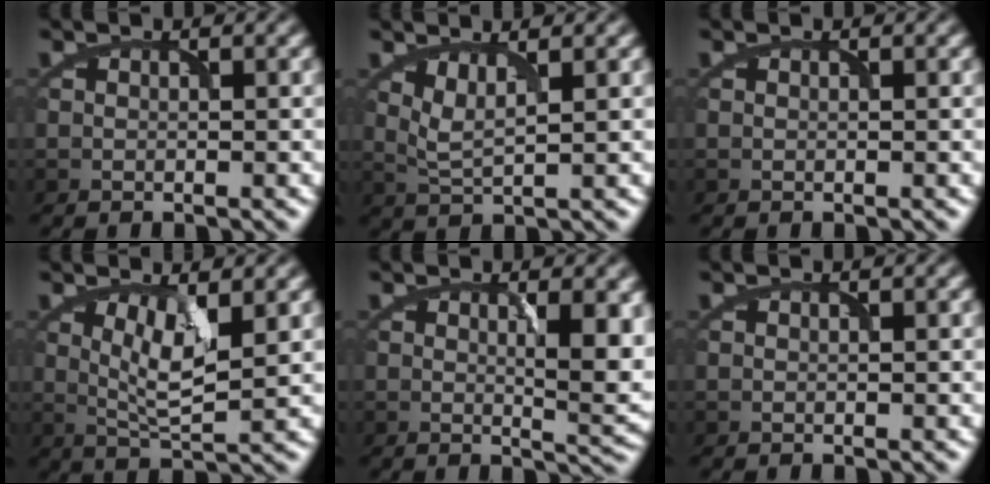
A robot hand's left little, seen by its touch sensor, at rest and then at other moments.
{"total": 2.2, "force": [1.1, 0.5, 1.8], "torque": [-0.041, -0.007, 0.025]}
{"total": 0.0}
{"total": 4.0, "force": [1.0, 1.1, 3.7], "torque": [-0.075, -0.006, 0.023]}
{"total": 4.7, "force": [1.1, 1.4, 4.4], "torque": [-0.062, -0.008, 0.023]}
{"total": 0.0}